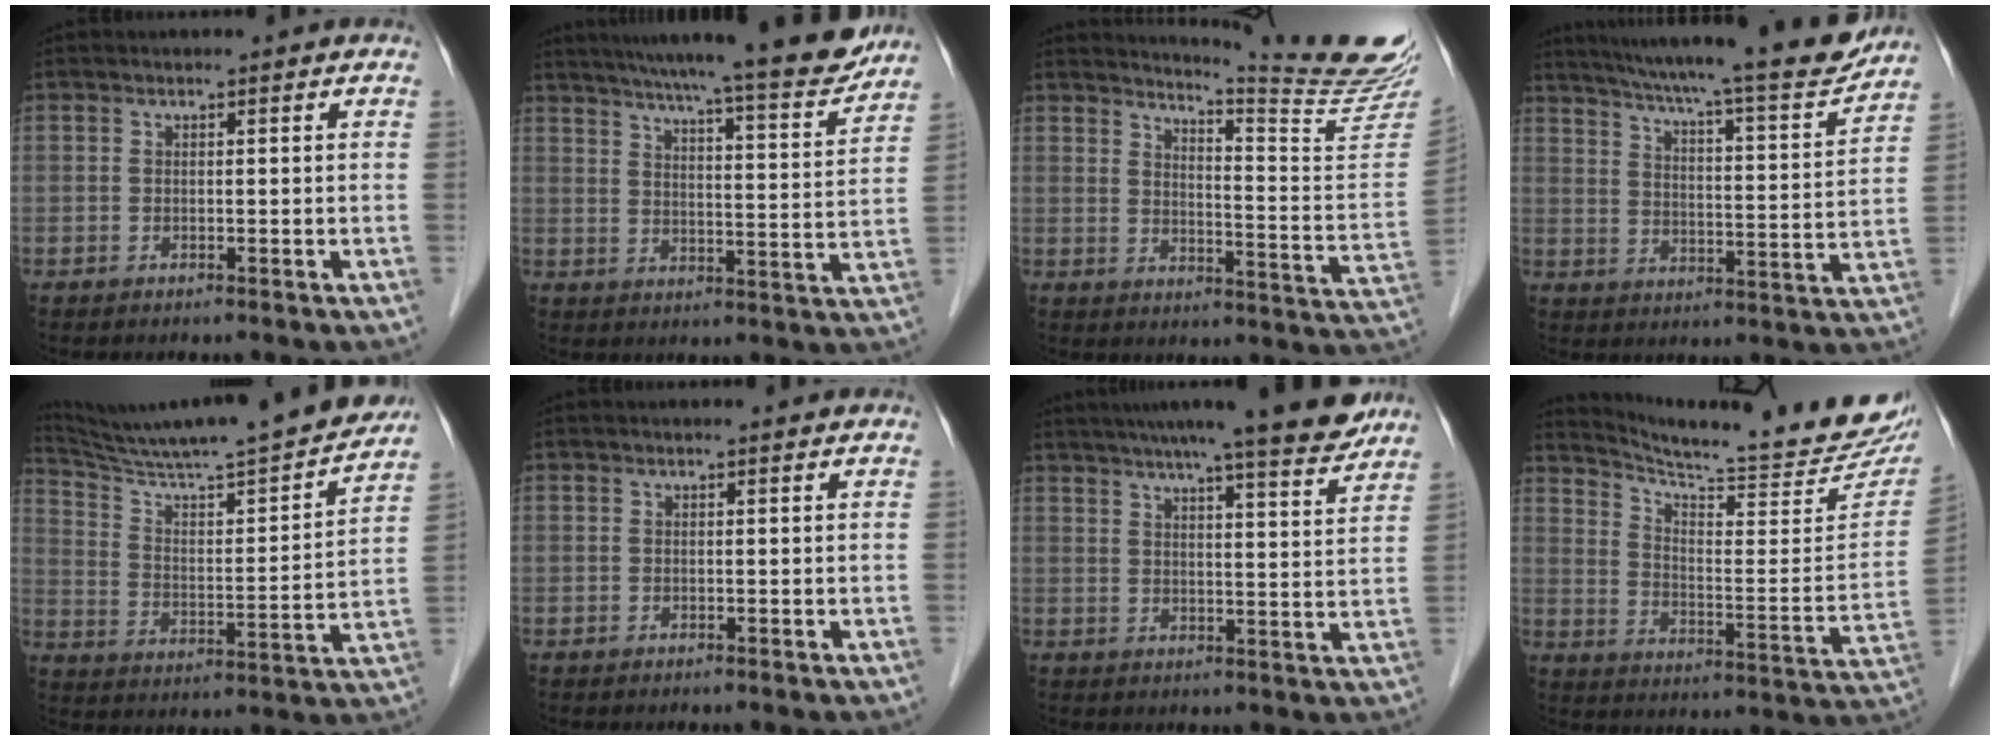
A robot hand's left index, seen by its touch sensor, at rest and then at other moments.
{"total": 19.4, "force": [17.3, 0.6, 8.8], "torque": [-0.131, -0.027, 0.231]}
{"total": 17.7, "force": [16.8, -2.2, 5.2], "torque": [-0.087, -0.130, 0.201]}
{"total": 21.8, "force": [19.2, 1.3, 10.1], "torque": [-0.164, -0.029, 0.260]}
{"total": 23.7, "force": [21.5, 0.3, 9.9], "torque": [-0.163, -0.036, 0.319]}
{"total": 0.7, "force": [0.6, 0.0, 0.2], "torque": [-0.009, 0.000, 0.009]}
{"total": 15.0, "force": [13.1, 0.6, 7.2], "torque": [-0.104, -0.003, 0.170]}
{"total": 23.2, "force": [21.2, 1.1, 9.4], "torque": [-0.148, -0.083, 0.281]}